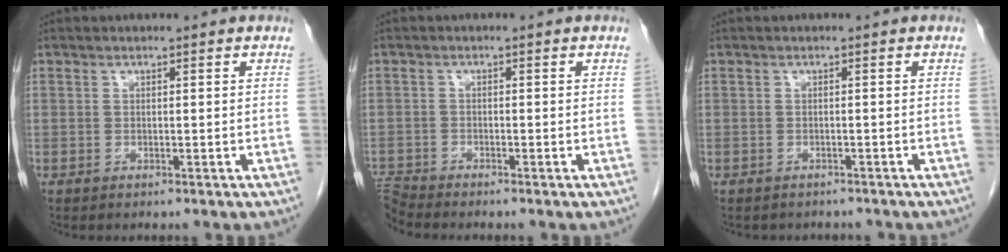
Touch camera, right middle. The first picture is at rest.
{"total": 2.9, "force": [-2.7, -1.0, -0.3], "torque": [-0.004, -0.016, -0.054]}
{"total": 3.2, "force": [-2.8, 1.3, 0.5], "torque": [-0.013, -0.001, -0.034]}